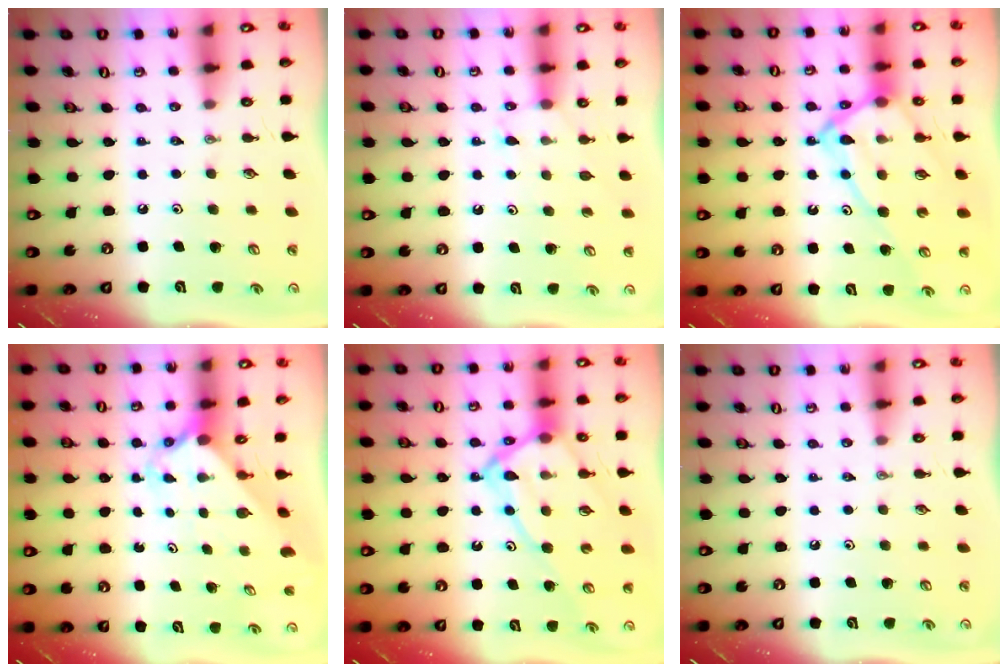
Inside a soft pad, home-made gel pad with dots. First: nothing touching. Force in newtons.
{"total": 6.0, "press": 6.0, "slide": 0.5}
{"total": 15.3, "press": 15.2, "slide": 1.5}
{"total": 2.1, "press": 2.1, "slide": 0.2}
{"total": 15.3, "press": 15.2, "slide": 1.5}
{"total": 0.0}